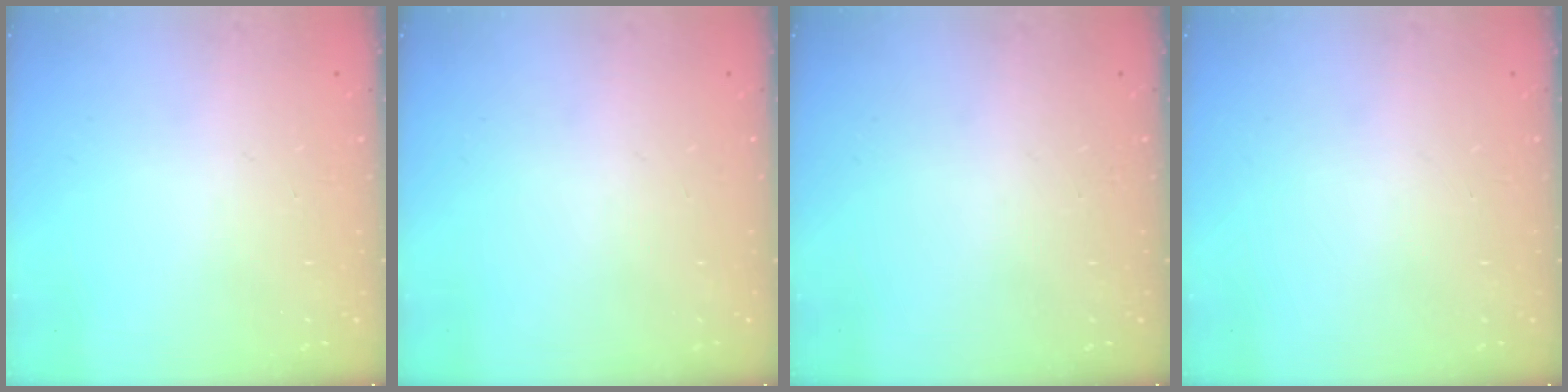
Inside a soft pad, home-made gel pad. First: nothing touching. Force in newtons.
{"total": 0.0}
{"total": 0.0}
{"total": 0.0}